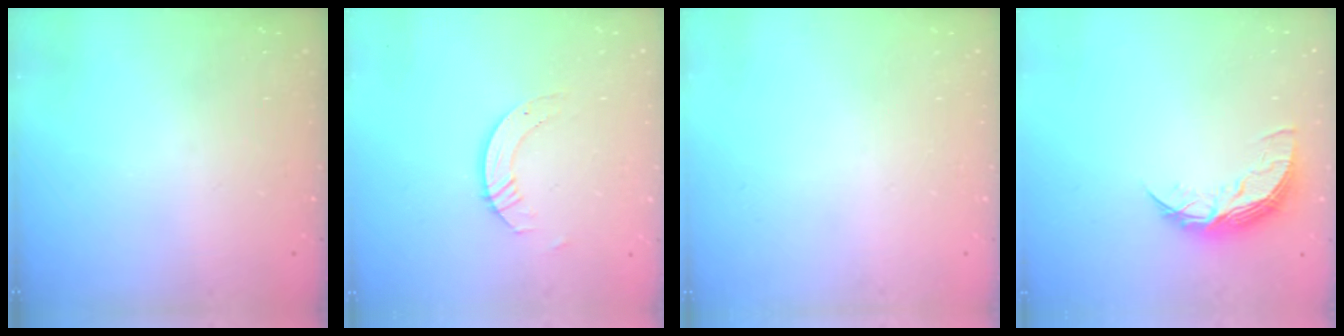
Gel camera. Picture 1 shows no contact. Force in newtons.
{"total": 4.3, "press": 4.2, "slide": 0.3}
{"total": 0.0}
{"total": 8.3, "press": 8.3, "slide": 0.7}